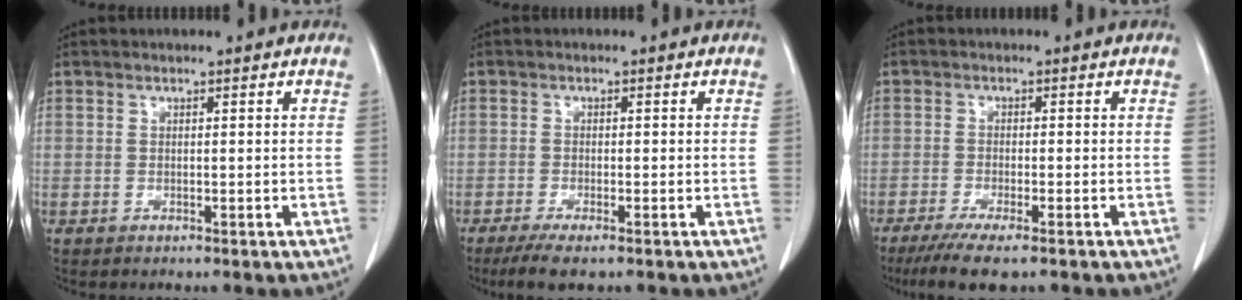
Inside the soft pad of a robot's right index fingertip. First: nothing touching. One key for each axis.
{"total": 4.6, "fx": -3.3, "fy": 0.6, "fz": 3.2, "tx": -0.057, "ty": -0.013, "tz": -0.052}
{"total": 7.4, "fx": -5.5, "fy": 0.7, "fz": 4.9, "tx": -0.079, "ty": -0.018, "tz": -0.087}